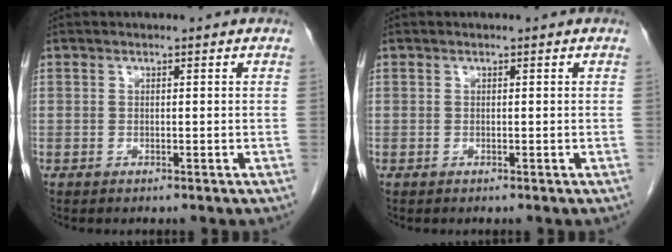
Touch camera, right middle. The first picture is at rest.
{"total": 0.0}